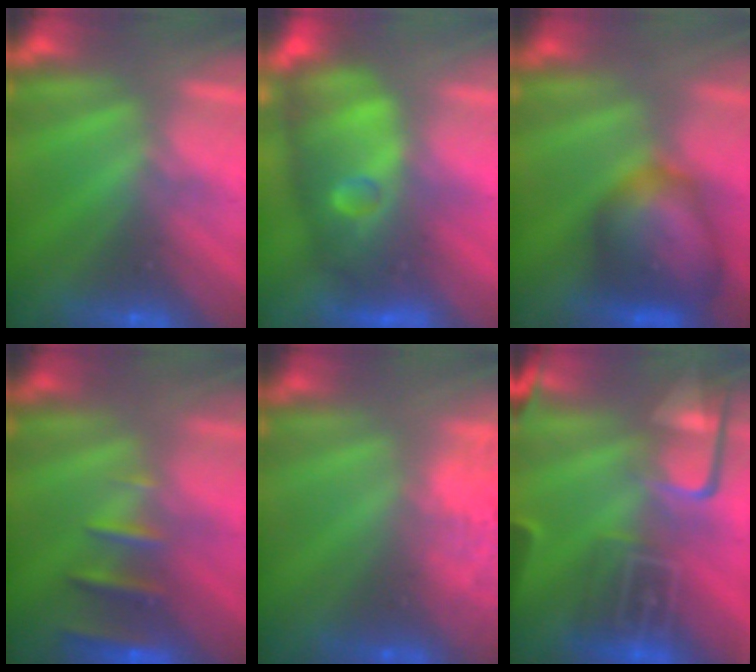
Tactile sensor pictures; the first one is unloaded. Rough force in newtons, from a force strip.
{"total": 11.8}
{"total": 8.1}
{"total": 2.4}
{"total": 9.3}
{"total": 7.3}